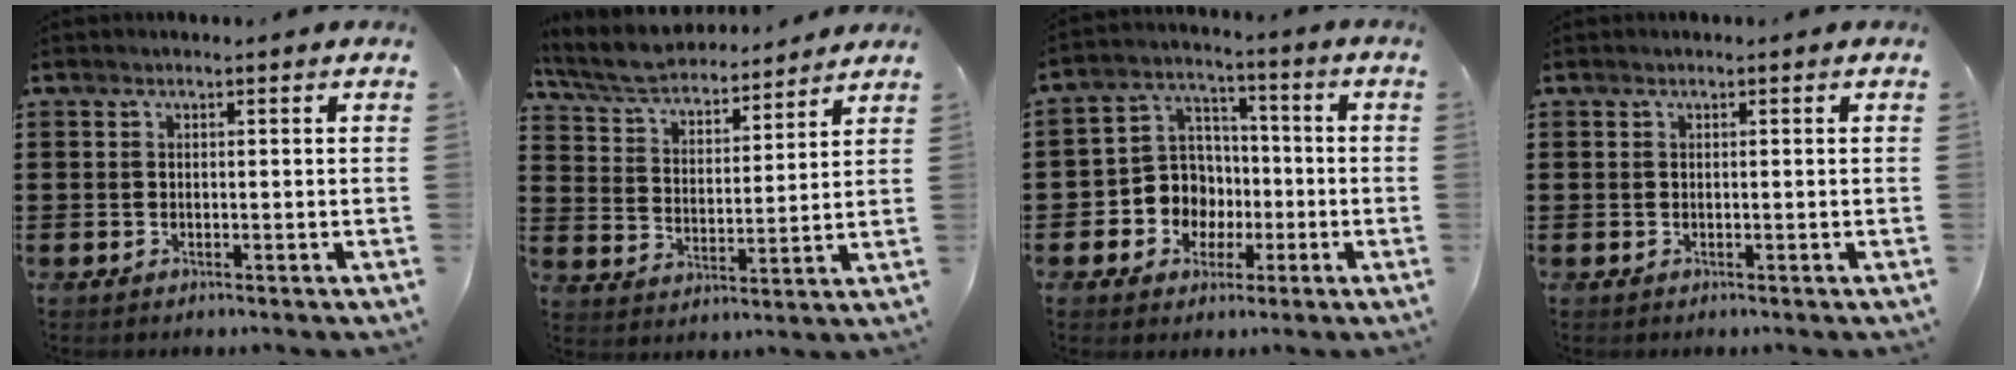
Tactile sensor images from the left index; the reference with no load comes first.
{"total": 6.4, "force": [6.0, 1.0, 2.2], "torque": [-0.069, -0.033, 0.102]}
{"total": 8.1, "force": [-1.5, 7.7, 2.0], "torque": [-0.084, 0.006, -0.027]}
{"total": 0.0}